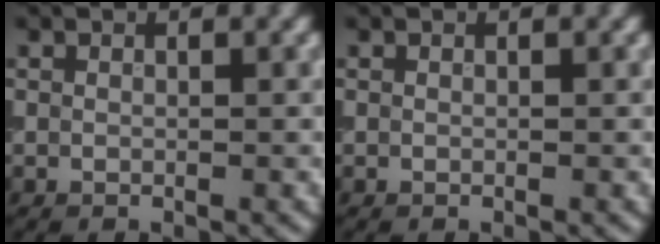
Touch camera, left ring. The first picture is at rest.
{"total": 0.0}